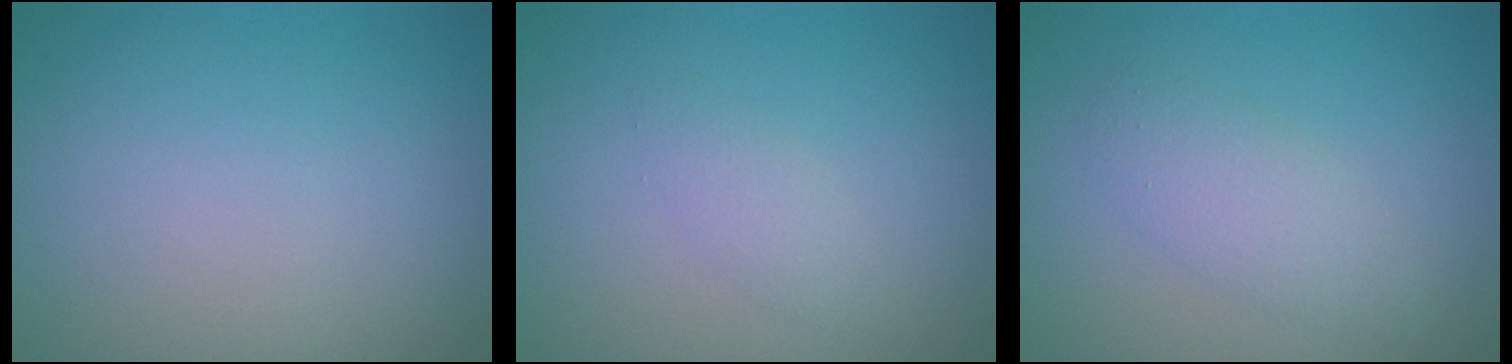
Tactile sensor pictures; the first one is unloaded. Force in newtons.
{"total": 1.3, "press": 1.3, "slide": 0.0}
{"total": 2.5, "press": 2.5, "slide": 0.1}